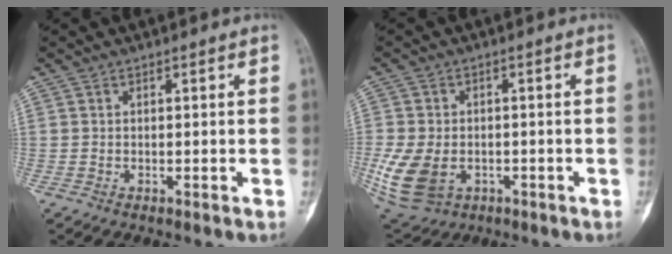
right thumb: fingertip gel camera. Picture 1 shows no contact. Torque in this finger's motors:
{"motor_torque": [0.91, 1.55, 0.90, -0.80, 0.14]}